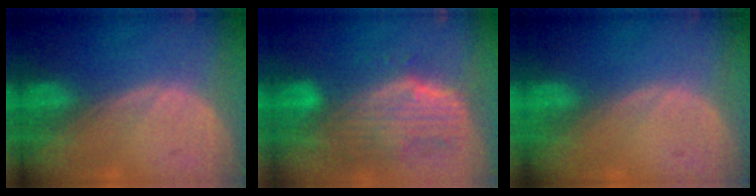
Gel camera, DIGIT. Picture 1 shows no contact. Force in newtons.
{"total": 10.5, "press": 9.0, "slide": 5.4}
{"total": 0.0}